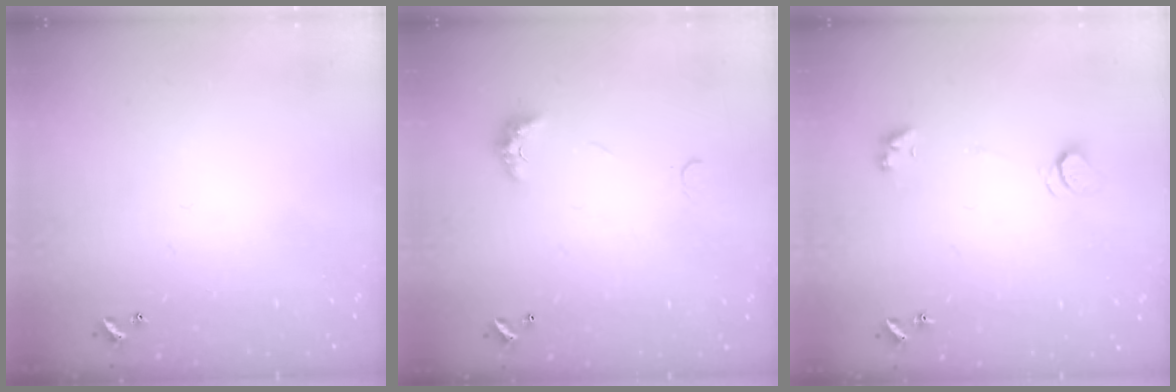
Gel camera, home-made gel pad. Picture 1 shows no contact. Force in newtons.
{"total": 3.6, "press": 3.5, "slide": 0.8}
{"total": 2.5, "press": 2.4, "slide": 0.5}